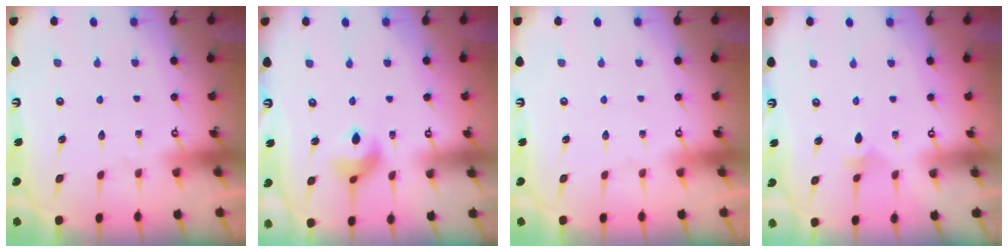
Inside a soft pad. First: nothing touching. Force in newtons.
{"total": 8.5, "press": 8.4, "slide": 1.0}
{"total": 0.0}
{"total": 2.4, "press": 2.3, "slide": 0.6}